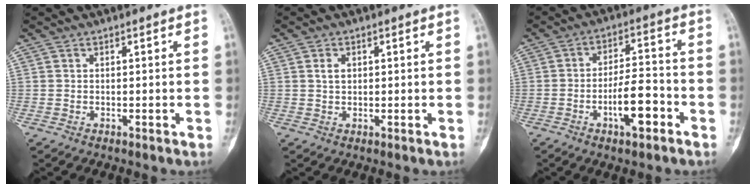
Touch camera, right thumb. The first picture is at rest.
{"total": 1.9, "force": [0.5, 1.3, 1.3], "torque": [-0.019, 0.001, 0.009]}
{"total": 9.1, "force": [-3.8, 3.4, 7.6], "torque": [-0.118, 0.032, -0.064]}